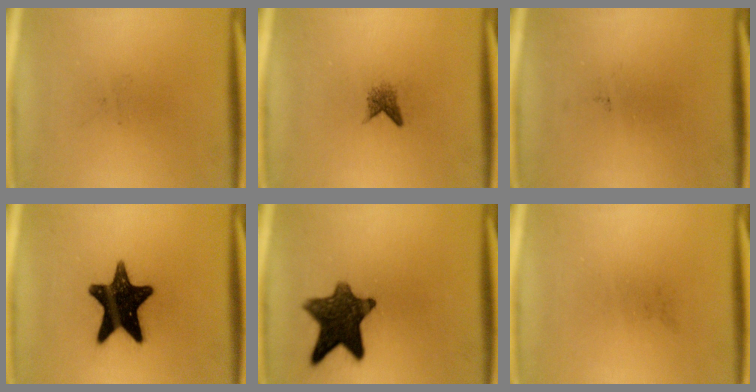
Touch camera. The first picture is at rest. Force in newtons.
{"total": 1.6}
{"total": 0.0}
{"total": 15.7}
{"total": 11.5}
{"total": 0.0}